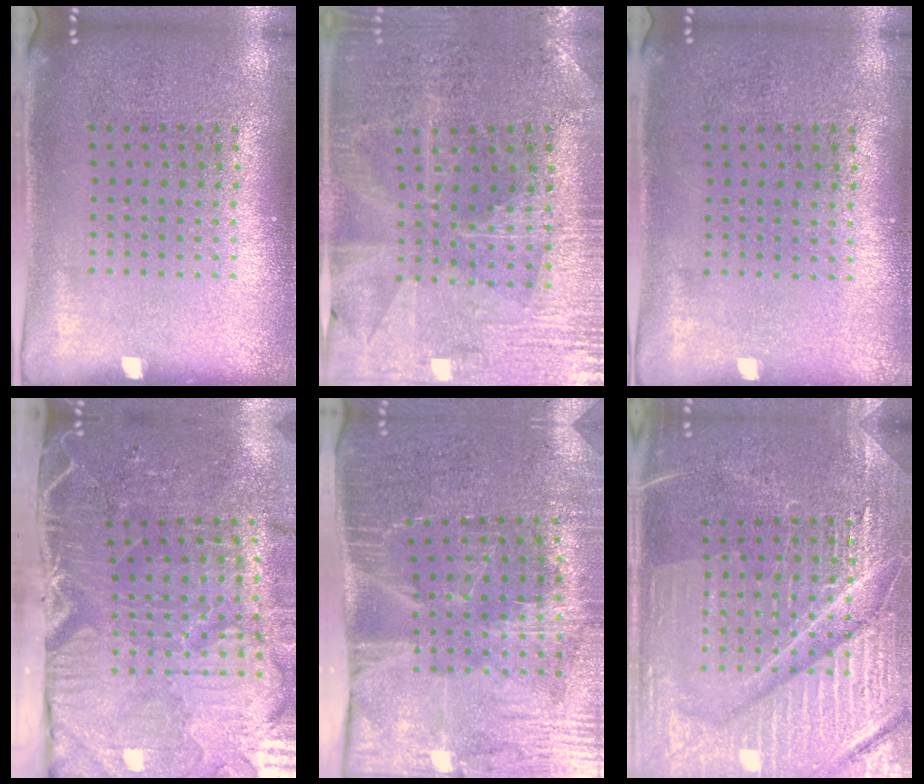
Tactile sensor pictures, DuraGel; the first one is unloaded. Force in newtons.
{"total": 1.7, "press": 1.7, "slide": 0.3}
{"total": 0.0}
{"total": 5.5, "press": 4.4, "slide": 3.3}
{"total": 4.3, "press": 3.6, "slide": 2.3}
{"total": 7.4, "press": 7.4, "slide": 1.0}